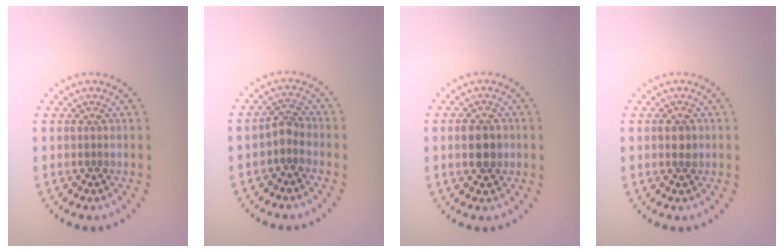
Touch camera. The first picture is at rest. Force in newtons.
{"total": 1.8, "press": 1.4, "slide": 1.1}
{"total": 2.9, "press": 2.9, "slide": 0.2}
{"total": 1.0, "press": 1.0, "slide": 0.0}